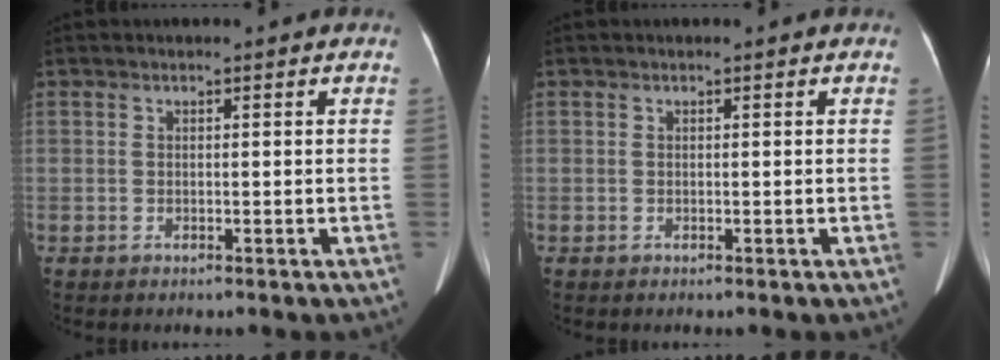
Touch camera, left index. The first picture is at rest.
{"total": 0.0}